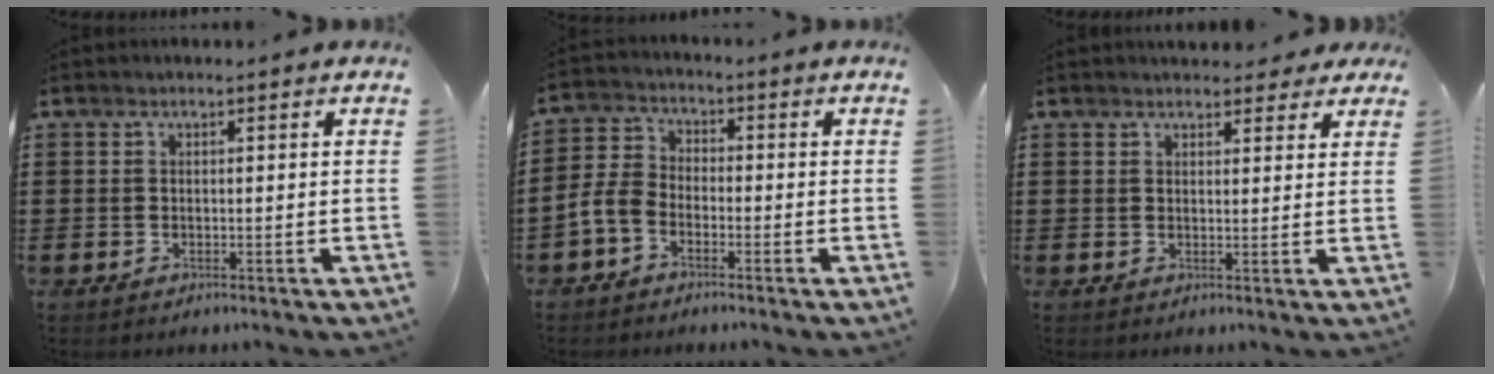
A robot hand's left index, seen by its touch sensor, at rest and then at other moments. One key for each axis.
{"total": 4.5, "fx": -2.8, "fy": 2.7, "fz": 2.3, "tx": -0.072, "ty": 0.003, "tz": -0.064}
{"total": 3.0, "fx": 2.7, "fy": 1.1, "fz": 0.6, "tx": -0.004, "ty": -0.006, "tz": 0.048}